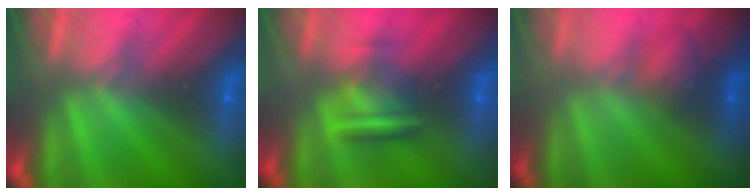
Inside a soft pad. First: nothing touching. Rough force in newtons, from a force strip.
{"total": 8.4}
{"total": 2.8}